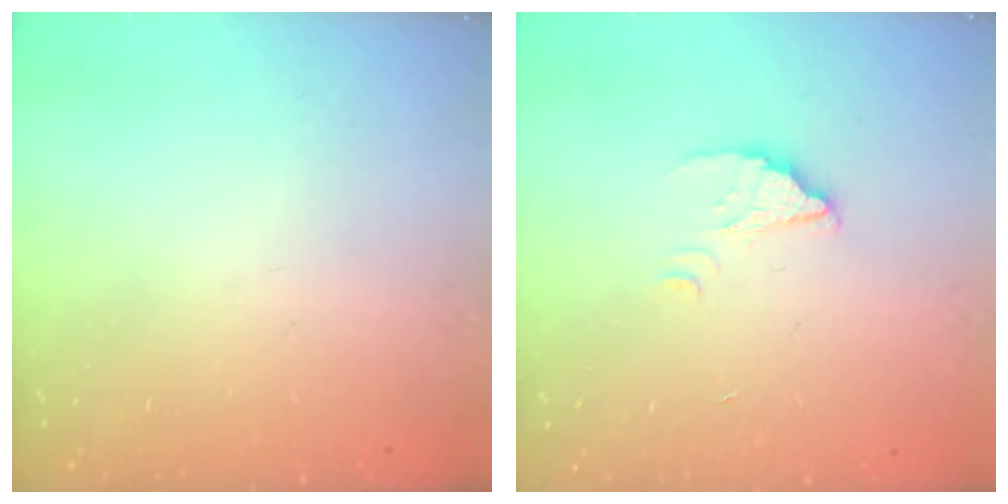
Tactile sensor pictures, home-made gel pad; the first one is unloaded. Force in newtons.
{"total": 2.4, "press": 2.4, "slide": 0.1}